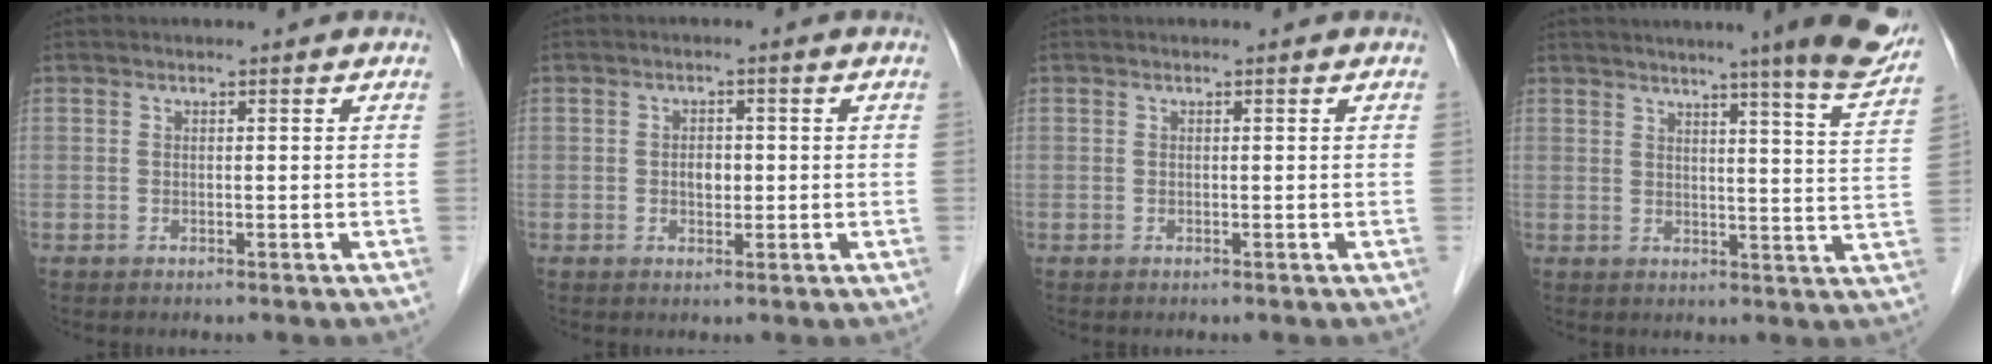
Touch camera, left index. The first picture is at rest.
{"total": 2.1, "force": [-0.2, 1.4, 1.6], "torque": [-0.026, 0.005, -0.001]}
{"total": 0.0}
{"total": 13.5, "force": [11.0, -1.0, 7.7], "torque": [-0.102, -0.029, 0.119]}